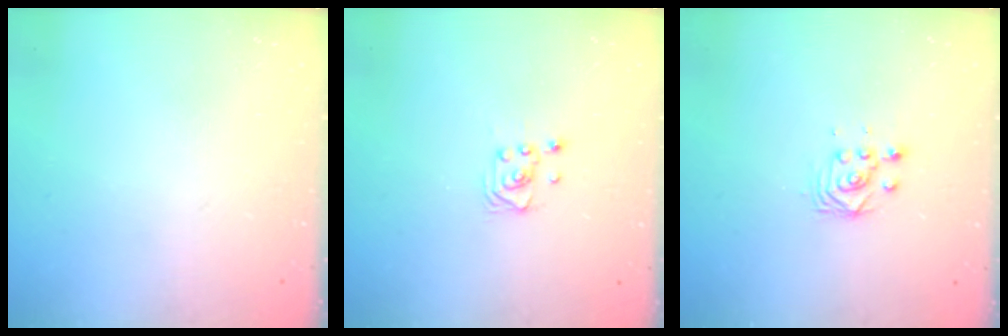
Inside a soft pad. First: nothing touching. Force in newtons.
{"total": 2.6, "press": 2.6, "slide": 0.3}
{"total": 3.0, "press": 3.0, "slide": 0.2}